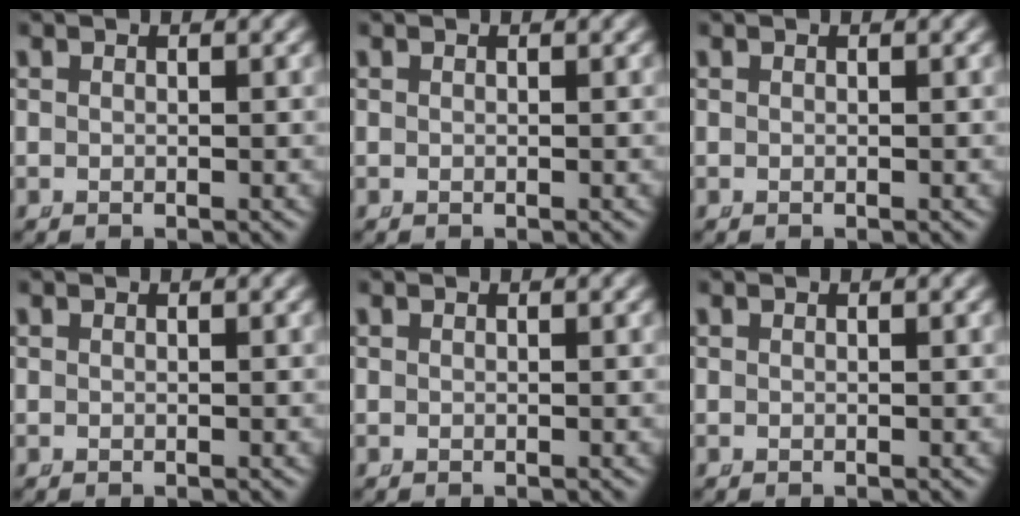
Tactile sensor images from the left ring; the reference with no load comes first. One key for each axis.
{"total": 0.0}
{"total": 0.0}
{"total": 0.0}
{"total": 0.0}
{"total": 0.0}